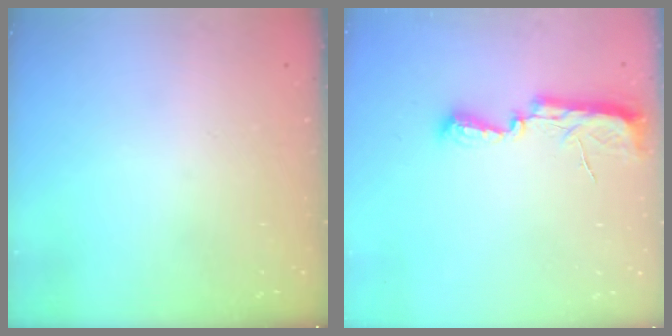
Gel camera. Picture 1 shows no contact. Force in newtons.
{"total": 10.3, "press": 8.9, "slide": 5.2}